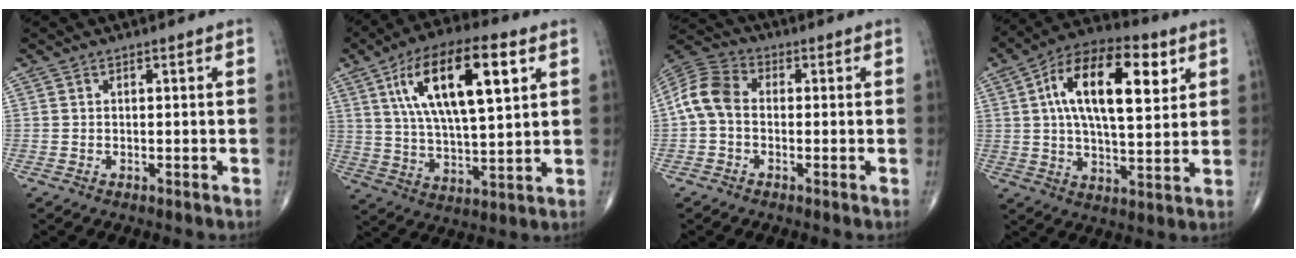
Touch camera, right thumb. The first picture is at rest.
{"total": 19.7, "force": [7.3, 7.2, 16.8], "torque": [-0.281, -0.010, 0.126]}
{"total": 8.1, "force": [-0.5, 5.7, 5.7], "torque": [-0.110, 0.023, -0.025]}
{"total": 19.4, "force": [6.0, 8.8, 16.3], "torque": [-0.253, 0.000, 0.090]}